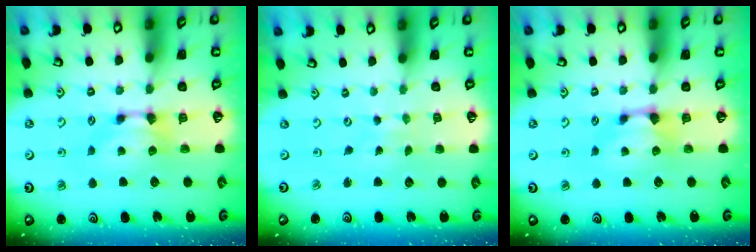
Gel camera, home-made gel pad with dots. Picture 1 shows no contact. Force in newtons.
{"total": 6.1, "press": 6.1, "slide": 0.3}
{"total": 0.9, "press": 0.6, "slide": 0.7}